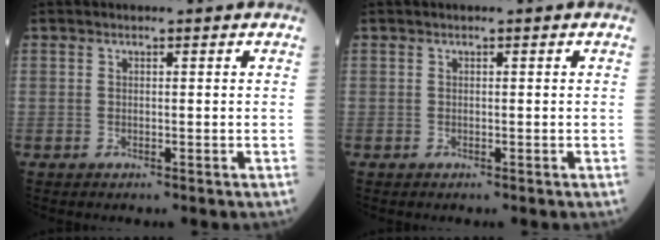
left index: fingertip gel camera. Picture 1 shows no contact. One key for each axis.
{"total": 0.0}